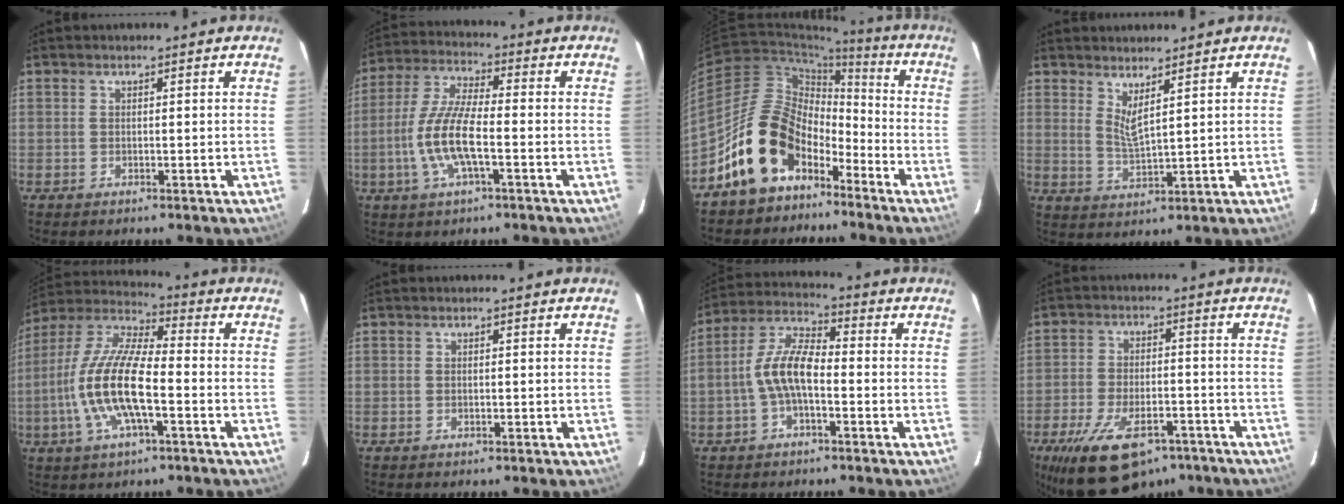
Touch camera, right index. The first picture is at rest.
{"total": 11.3, "force": [-3.1, 3.0, 10.4], "torque": [-0.222, 0.000, -0.063]}
{"total": 14.9, "force": [-9.5, 9.3, 6.8], "torque": [-0.127, 0.028, -0.151]}
{"total": 3.9, "force": [2.9, 0.1, 2.6], "torque": [-0.048, -0.013, 0.051]}
{"total": 16.0, "force": [-4.1, 4.9, 14.7], "torque": [-0.299, -0.001, -0.086]}
{"total": 0.0}
{"total": 8.6, "force": [-2.2, 3.6, 7.5], "torque": [-0.161, 0.019, -0.044]}
{"total": 17.4, "force": [-11.3, 8.1, 10.4], "torque": [-0.214, -0.020, -0.178]}